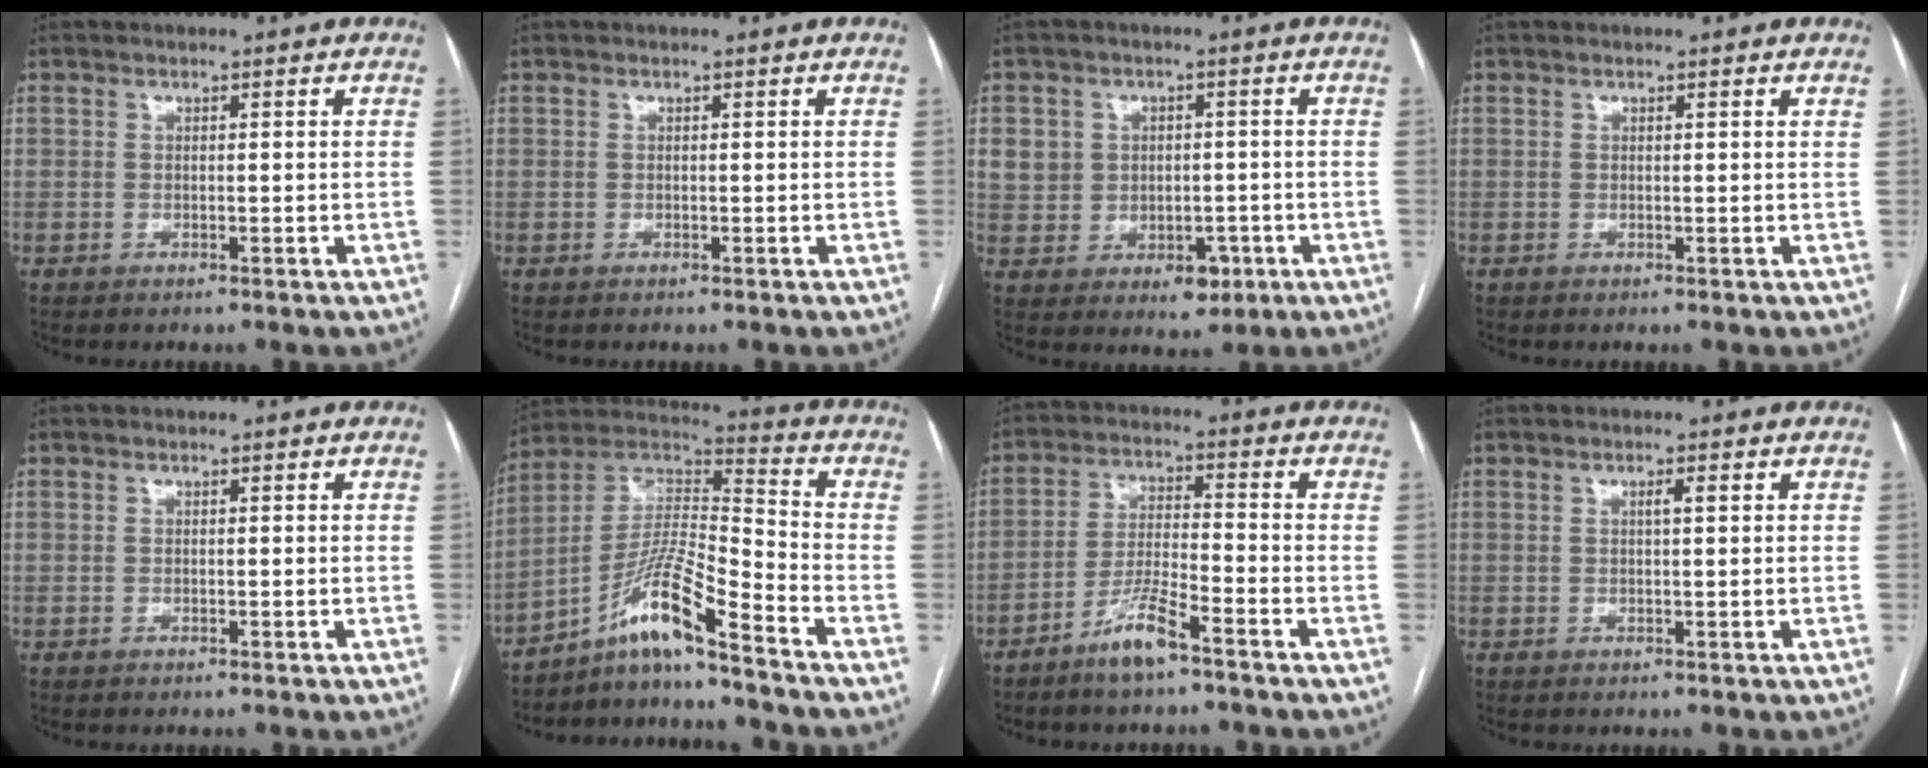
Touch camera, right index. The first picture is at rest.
{"total": 0.0}
{"total": 8.3, "force": [-0.4, 7.5, 3.6], "torque": [-0.047, 0.023, 0.015]}
{"total": 0.5, "force": [0.5, -0.1, 0.1], "torque": [-0.010, -0.002, 0.005]}
{"total": 0.0}
{"total": 10.8, "force": [-7.8, -0.5, 7.4], "torque": [-0.150, 0.014, -0.145]}
{"total": 6.4, "force": [-4.7, 0.3, 4.4], "torque": [-0.090, -0.007, -0.093]}
{"total": 1.3, "force": [0.6, 0.0, 1.2], "torque": [-0.020, 0.000, 0.008]}